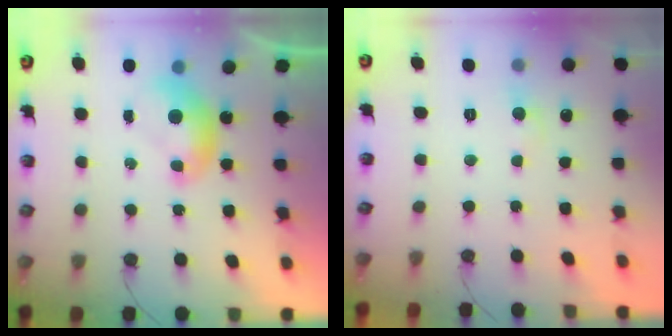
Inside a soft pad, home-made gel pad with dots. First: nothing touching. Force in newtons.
{"total": 1.9, "press": 1.7, "slide": 0.8}